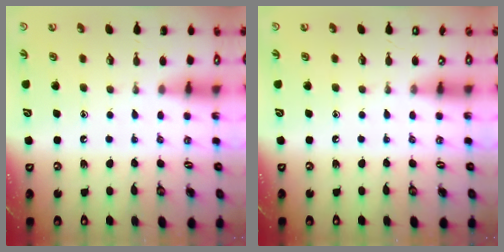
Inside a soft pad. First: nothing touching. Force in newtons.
{"total": 0.0}